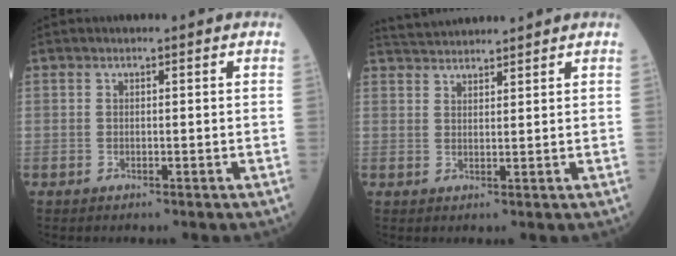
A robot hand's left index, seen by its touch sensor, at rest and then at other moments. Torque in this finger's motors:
{"motor_torque": [1.00, -1.14, 0.14, 0.08]}